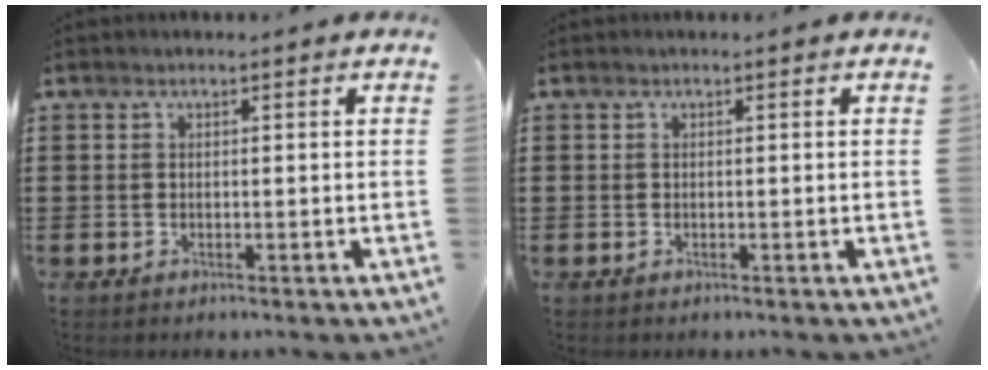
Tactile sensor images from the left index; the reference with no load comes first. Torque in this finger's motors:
{"motor_torque": [0.03, -0.02, 0.00, 0.00]}